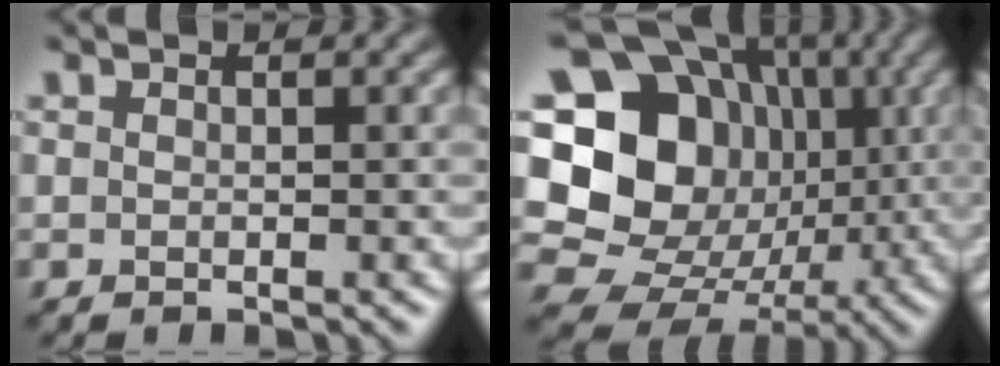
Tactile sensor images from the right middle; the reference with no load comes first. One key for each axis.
{"total": 21.3, "fx": 2.6, "fy": 19.0, "fz": 9.3, "tx": -0.197, "ty": 0.051, "tz": 0.021}